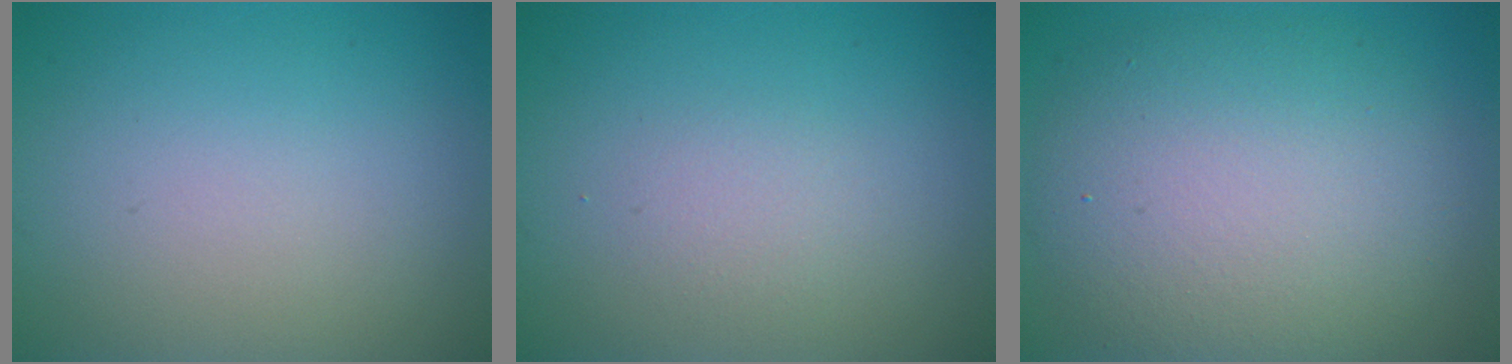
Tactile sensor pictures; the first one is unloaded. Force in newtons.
{"total": 1.2, "press": 1.2, "slide": 0.1}
{"total": 9.3, "press": 9.3, "slide": 0.8}